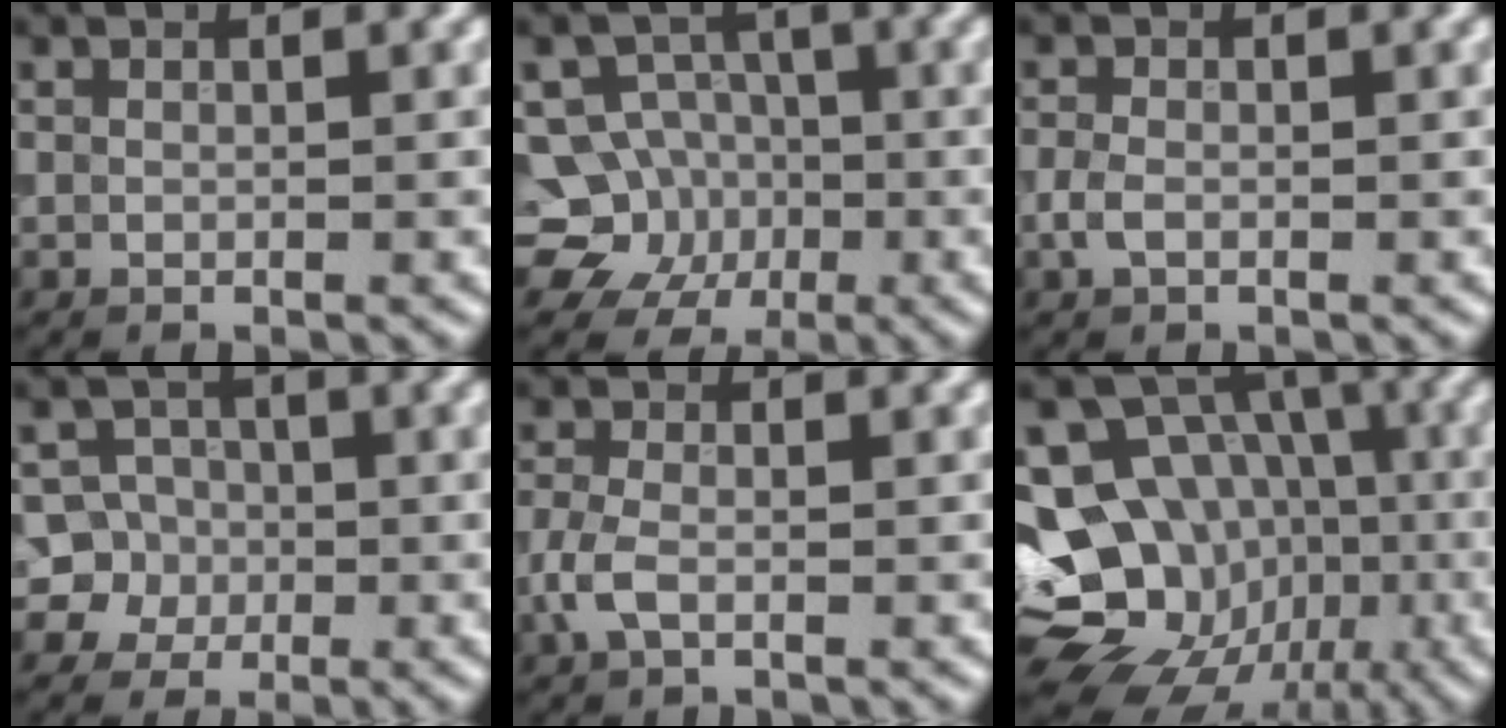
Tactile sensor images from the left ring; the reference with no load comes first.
{"total": 7.8, "force": [-2.0, 7.3, 2.1], "torque": [-0.022, 0.012, -0.063]}
{"total": 1.6, "force": [-0.5, 1.0, 1.1], "torque": [-0.026, 0.001, -0.015]}
{"total": 5.9, "force": [-1.0, 5.8, 0.9], "torque": [0.003, 0.023, -0.041]}
{"total": 2.4, "force": [-0.9, 1.3, 1.9], "torque": [-0.047, 0.000, -0.027]}
{"total": 17.6, "force": [-5.0, 14.9, 8.0], "torque": [-0.147, -0.003, -0.077]}